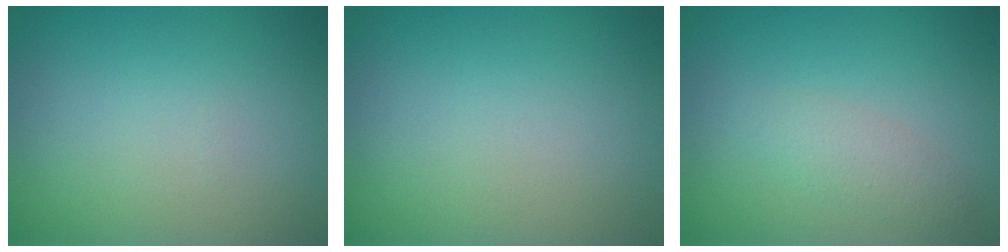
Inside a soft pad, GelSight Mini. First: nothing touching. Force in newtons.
{"total": 0.0}
{"total": 1.6, "press": 1.6, "slide": 0.1}